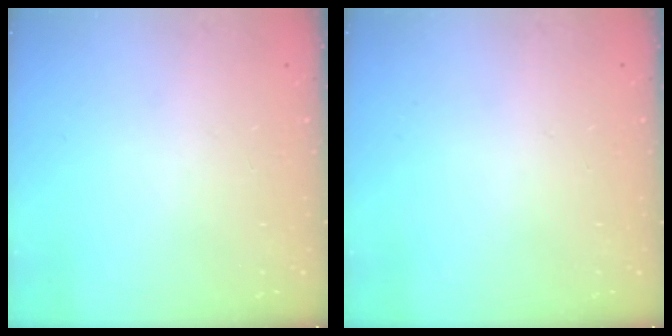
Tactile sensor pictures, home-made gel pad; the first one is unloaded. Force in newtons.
{"total": 0.0}